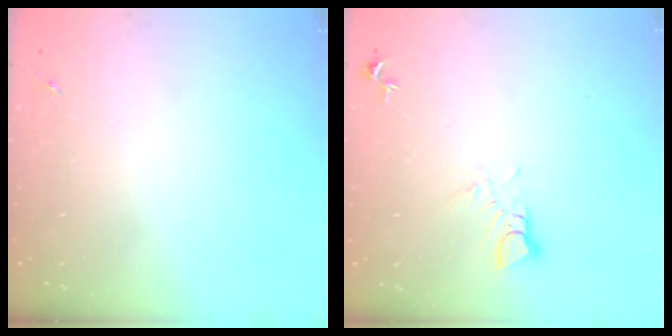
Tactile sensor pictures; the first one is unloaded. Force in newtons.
{"total": 3.5, "press": 3.5, "slide": 0.3}